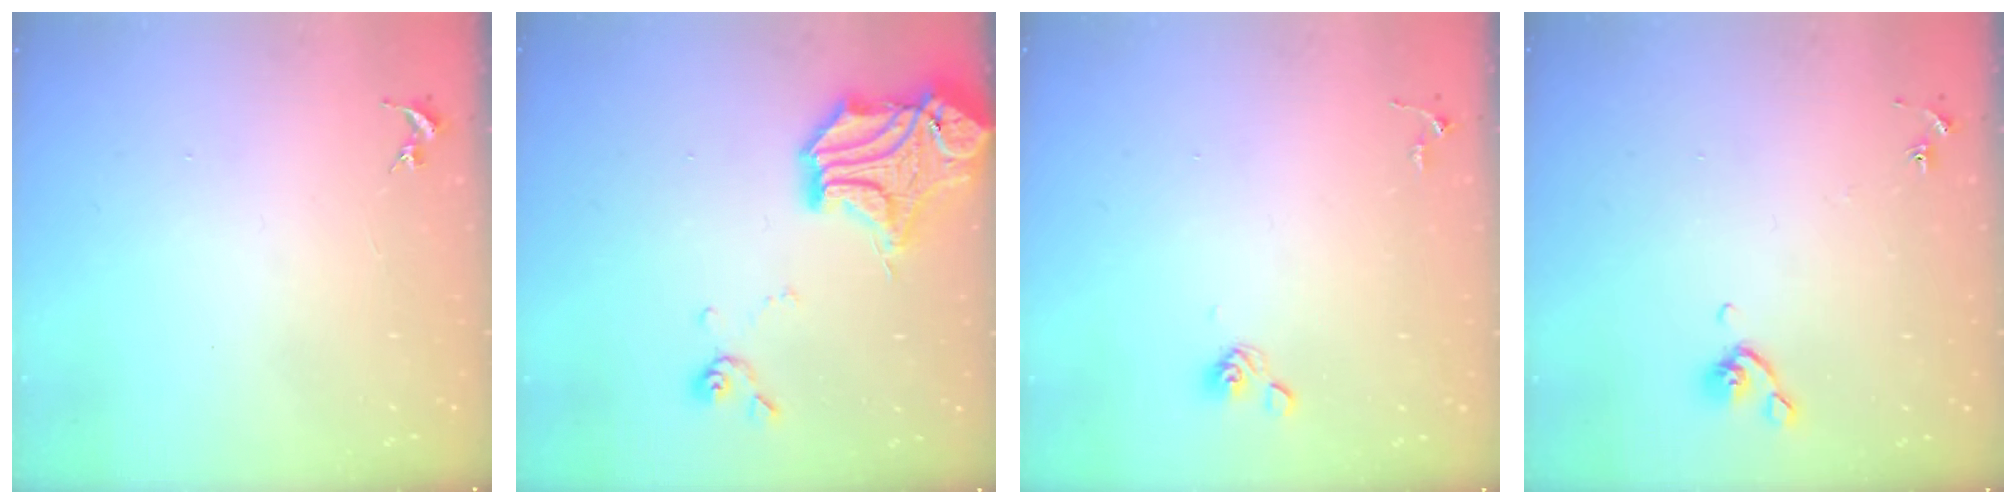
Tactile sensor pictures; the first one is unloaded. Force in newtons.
{"total": 20.2, "press": 20.0, "slide": 2.5}
{"total": 5.7, "press": 5.3, "slide": 2.1}
{"total": 5.2, "press": 5.1, "slide": 1.0}